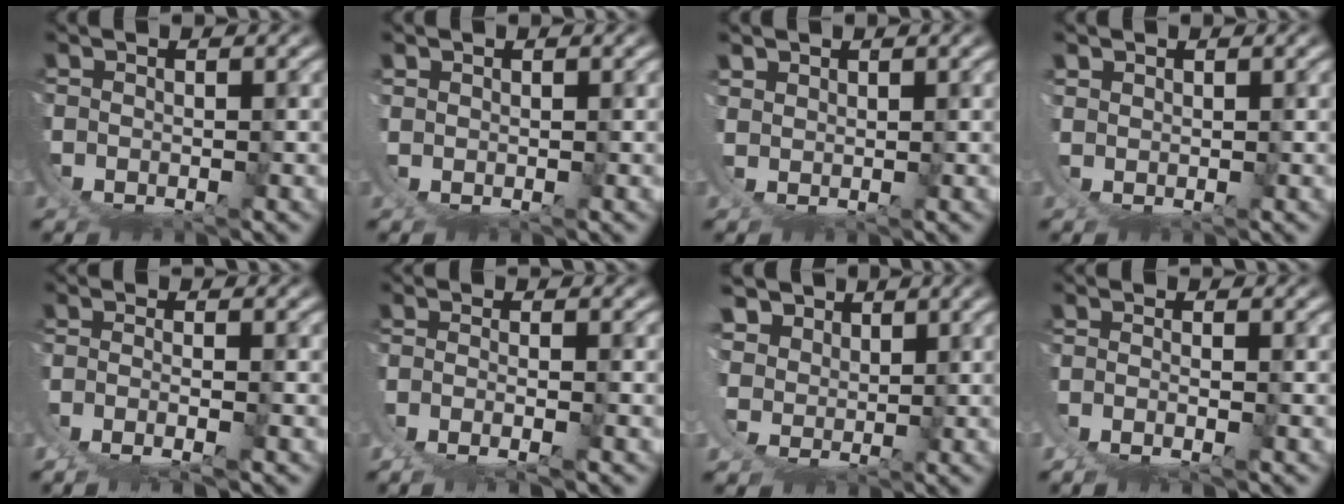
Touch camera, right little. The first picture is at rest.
{"total": 1.2, "force": [1.0, 0.6, -0.4], "torque": [0.006, 0.008, 0.010]}
{"total": 1.9, "force": [1.8, 0.1, -0.6], "torque": [0.004, 0.009, 0.027]}
{"total": 1.5, "force": [1.4, 0.4, -0.5], "torque": [0.007, 0.010, 0.017]}
{"total": 2.8, "force": [-0.7, 0.8, 2.6], "torque": [-0.052, -0.015, -0.004]}
{"total": 2.5, "force": [-0.7, 0.5, 2.3], "torque": [-0.046, -0.012, -0.003]}
{"total": 9.2, "force": [3.8, 7.6, 3.5], "torque": [-0.110, -0.022, 0.062]}
{"total": 2.2, "force": [-1.0, 0.8, 1.8], "torque": [-0.040, -0.008, -0.010]}